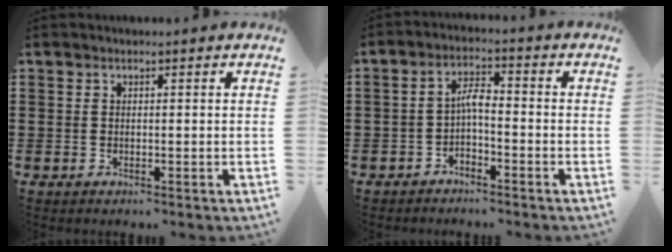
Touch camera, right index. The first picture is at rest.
{"total": 3.2, "force": [-1.4, 1.0, 2.7], "torque": [-0.056, 0.010, -0.028]}